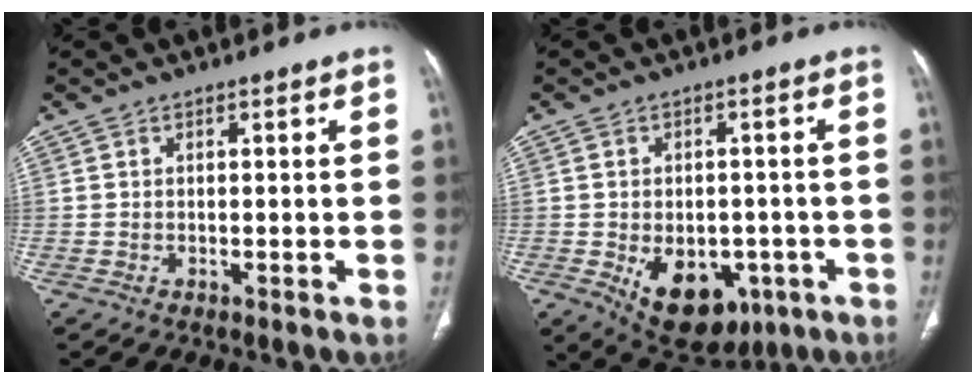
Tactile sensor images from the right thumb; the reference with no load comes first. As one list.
[{"total": 13.2, "force": [-4.9, 8.6, 8.6], "torque": [-0.099, 0.009, -0.051]}]